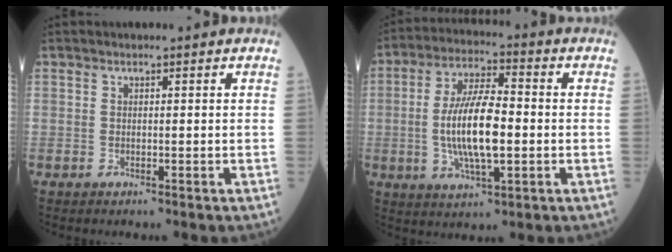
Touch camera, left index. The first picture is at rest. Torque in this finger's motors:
{"motor_torque": [2.06, 0.08, 0.93, 0.21]}